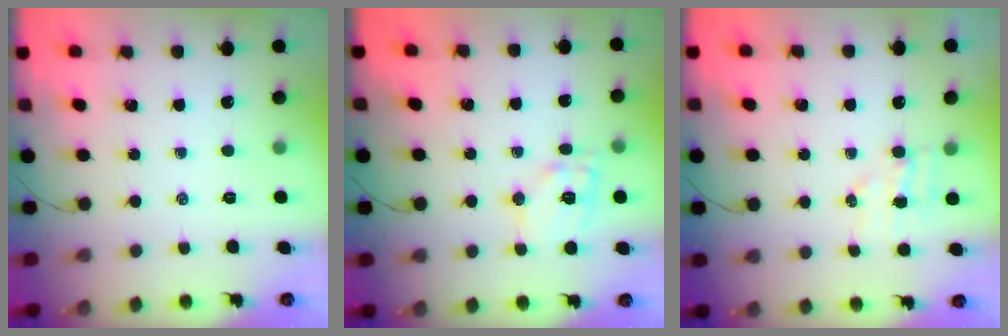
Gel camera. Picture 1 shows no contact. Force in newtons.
{"total": 11.3, "press": 11.3, "slide": 1.0}
{"total": 4.5, "press": 4.4, "slide": 0.8}